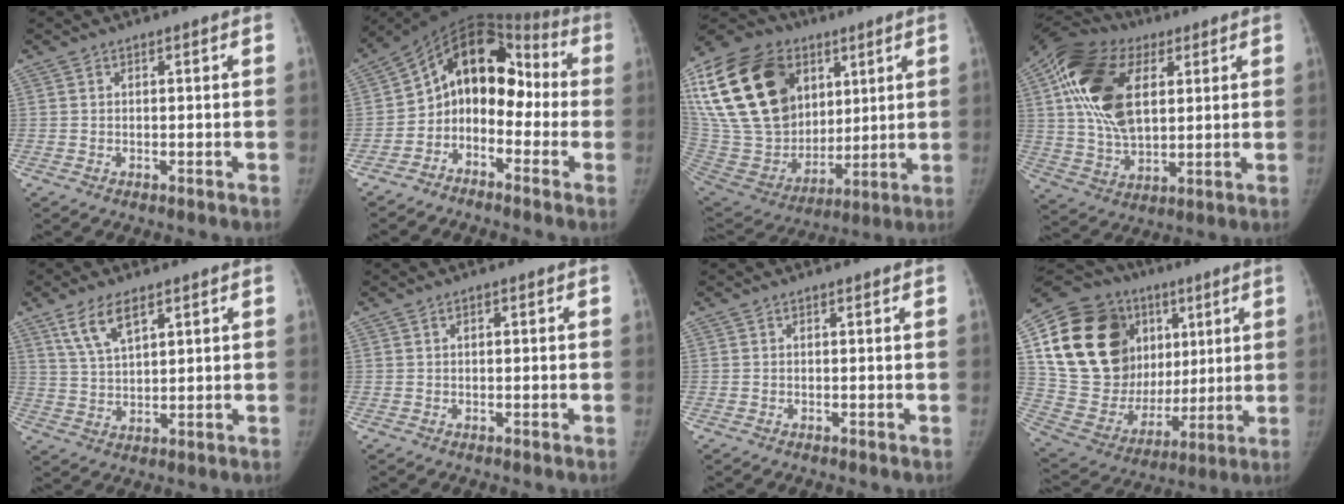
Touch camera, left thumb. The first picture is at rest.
{"total": 14.0, "force": [-2.2, 10.4, 9.1], "torque": [-0.092, 0.091, -0.056]}
{"total": 33.9, "force": [12.0, 23.6, 21.2], "torque": [-0.448, 0.021, 0.236]}
{"total": 20.9, "force": [5.9, 12.6, 15.6], "torque": [-0.285, -0.006, 0.100]}
{"total": 7.6, "force": [4.1, 3.4, 5.4], "torque": [-0.093, -0.016, 0.085]}
{"total": 1.2, "force": [0.2, 0.7, 1.0], "torque": [-0.013, 0.004, -0.001]}
{"total": 0.0}
{"total": 30.6, "force": [9.1, 21.4, 19.8], "torque": [-0.329, 0.033, 0.172]}